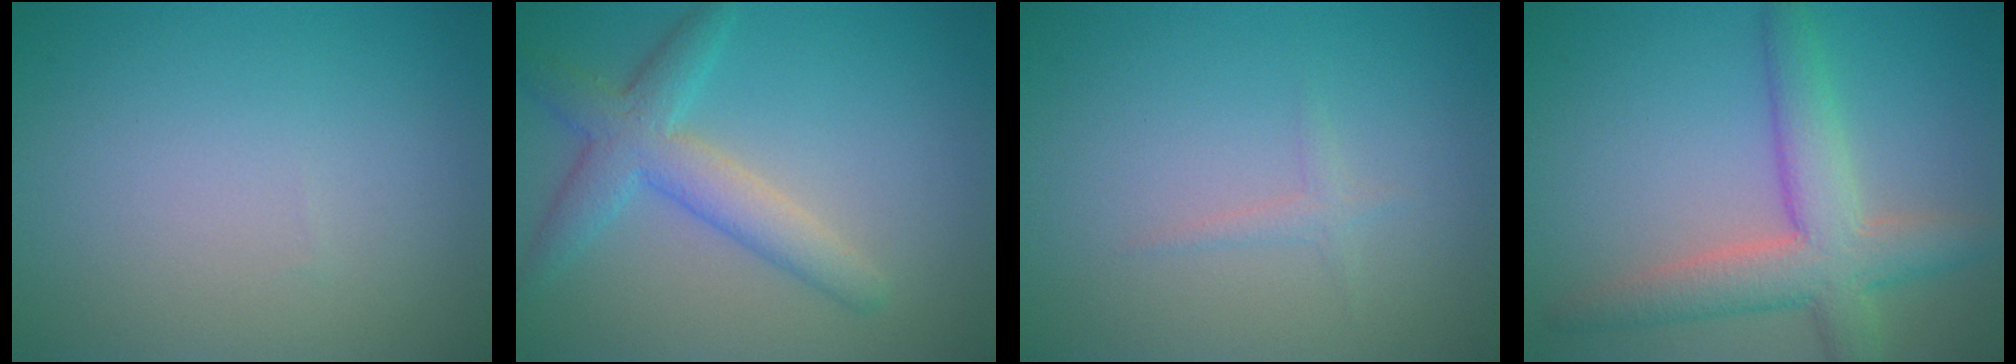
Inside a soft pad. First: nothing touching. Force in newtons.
{"total": 4.3, "press": 4.3, "slide": 0.1}
{"total": 0.8, "press": 0.8, "slide": 0.1}
{"total": 6.0, "press": 5.9, "slide": 0.5}